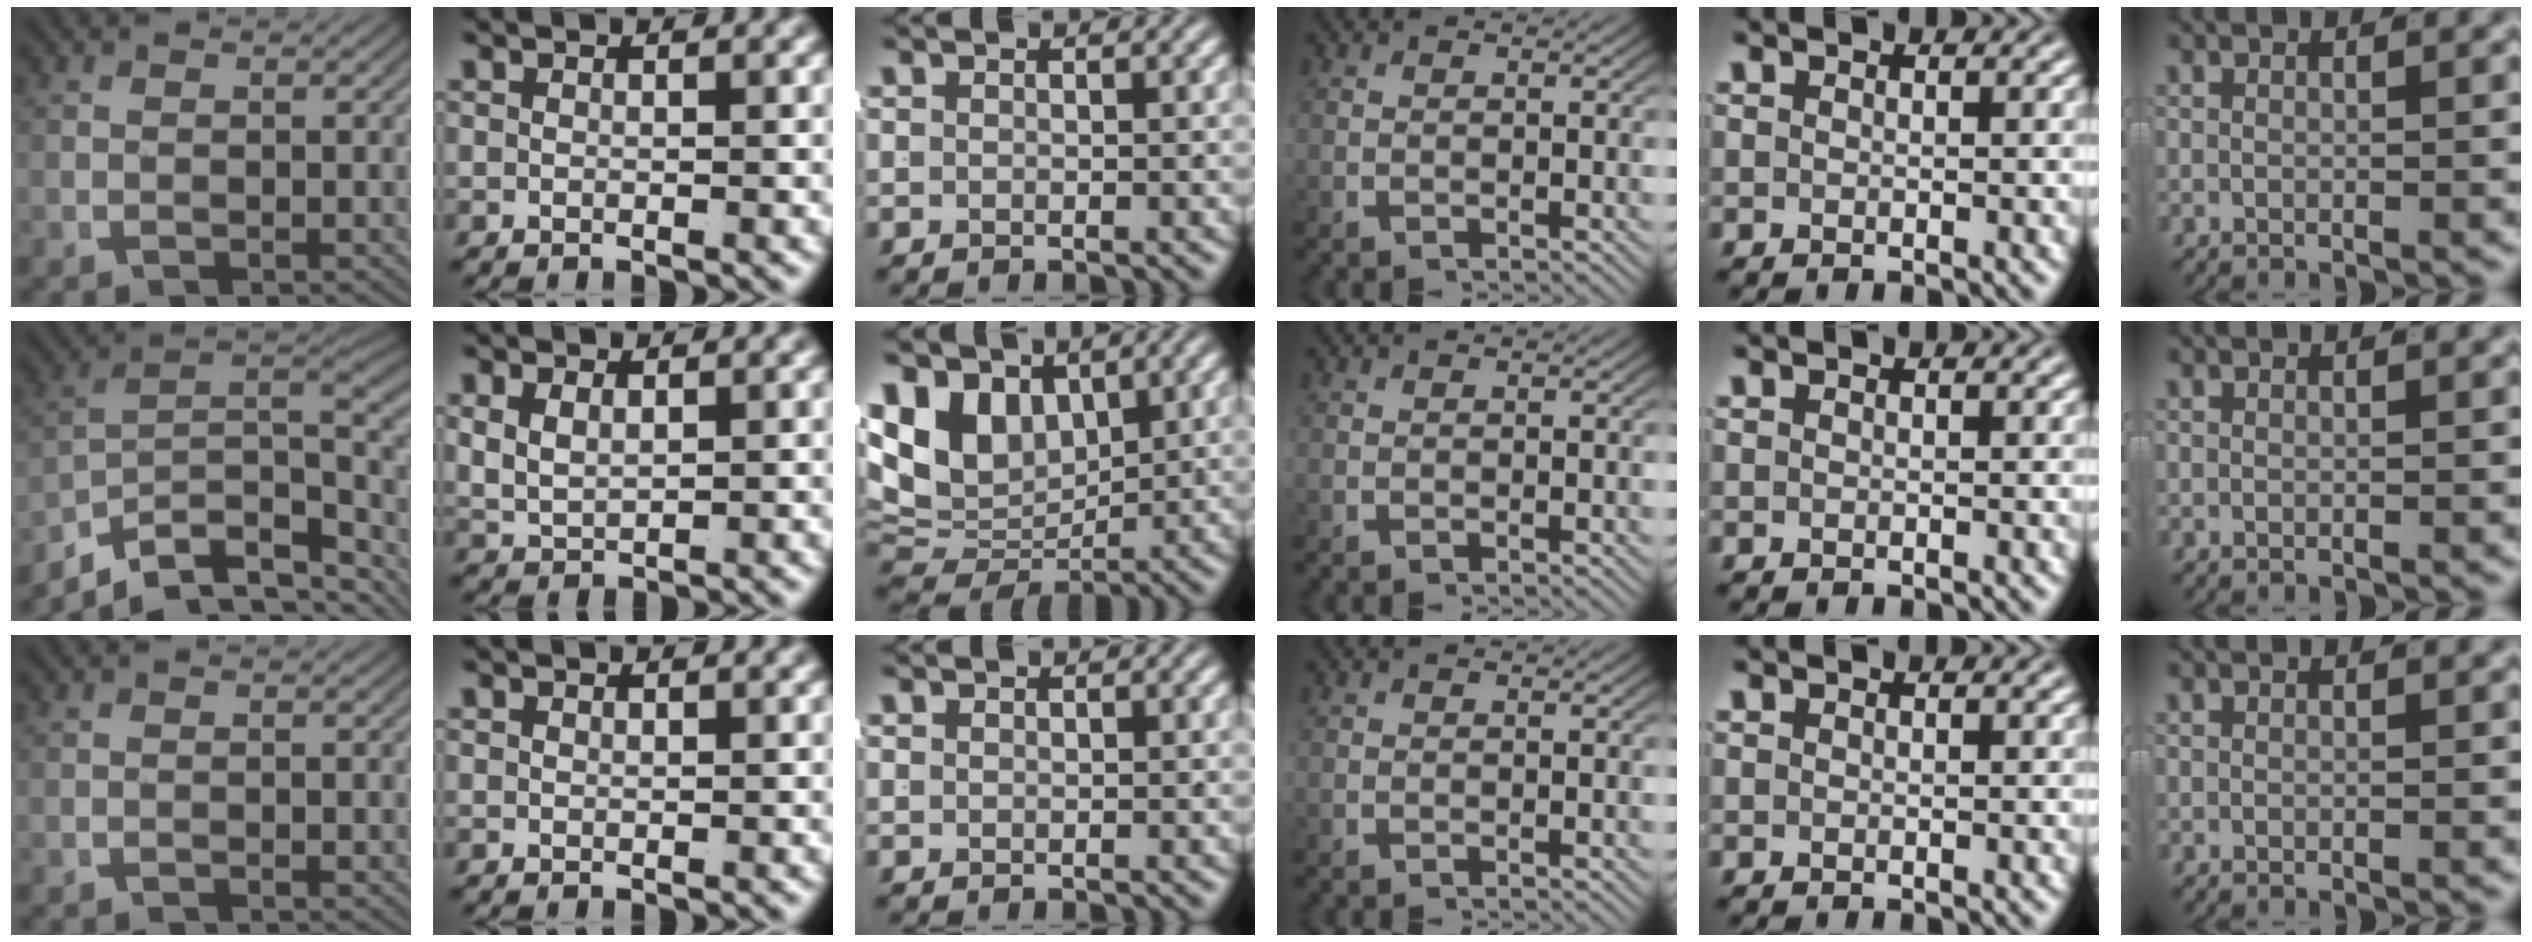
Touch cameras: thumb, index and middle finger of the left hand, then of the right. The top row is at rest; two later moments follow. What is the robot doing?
{"motion": "lift_and_place", "object": "coat"}